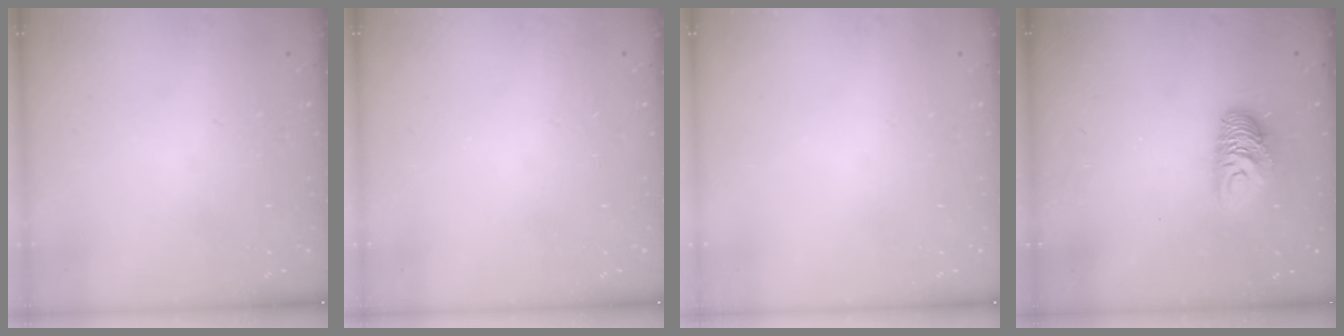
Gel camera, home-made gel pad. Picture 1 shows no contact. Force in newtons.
{"total": 0.0}
{"total": 0.0}
{"total": 9.0, "press": 9.0, "slide": 0.2}